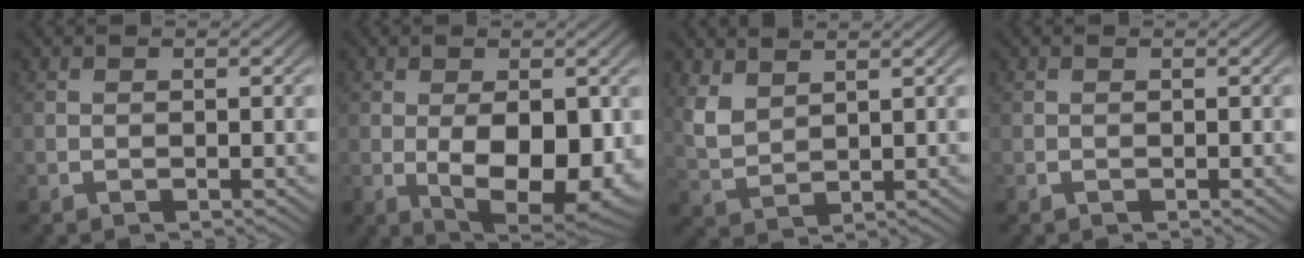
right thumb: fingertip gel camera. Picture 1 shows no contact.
{"total": 9.4, "force": [-1.5, 5.5, 7.4], "torque": [-0.141, -0.050, 0.003]}
{"total": 3.1, "force": [1.9, 1.8, 1.7], "torque": [-0.045, -0.005, 0.049]}
{"total": 0.0}